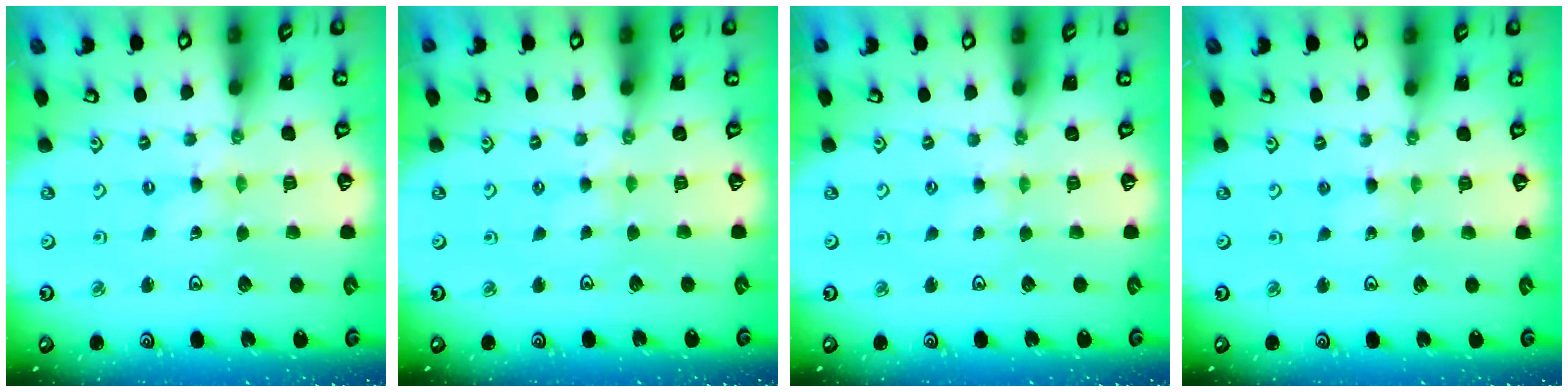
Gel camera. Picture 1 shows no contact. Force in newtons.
{"total": 2.3, "press": 2.3, "slide": 0.4}
{"total": 2.3, "press": 2.3, "slide": 0.5}
{"total": 3.0, "press": 3.0, "slide": 0.4}